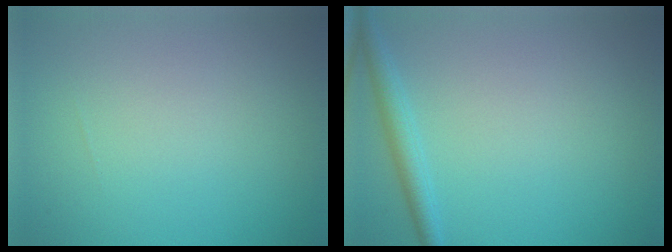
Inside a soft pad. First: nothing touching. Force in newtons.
{"total": 2.1, "press": 2.1, "slide": 0.1}